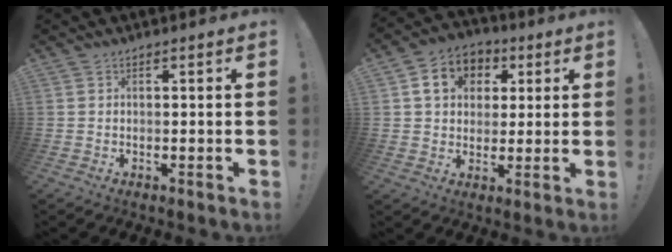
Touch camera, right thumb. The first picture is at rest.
{"total": 11.3, "force": [3.5, 9.3, 5.3], "torque": [-0.079, 0.001, 0.071]}